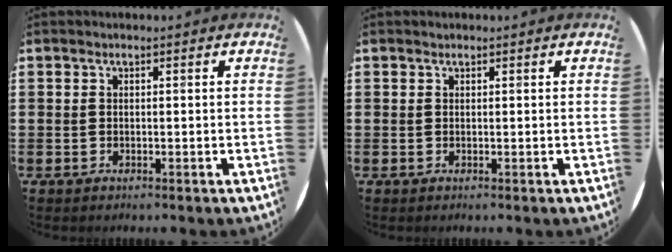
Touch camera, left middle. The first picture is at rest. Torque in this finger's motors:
{"motor_torque": [-0.05, 0.10, -0.04, -0.01]}